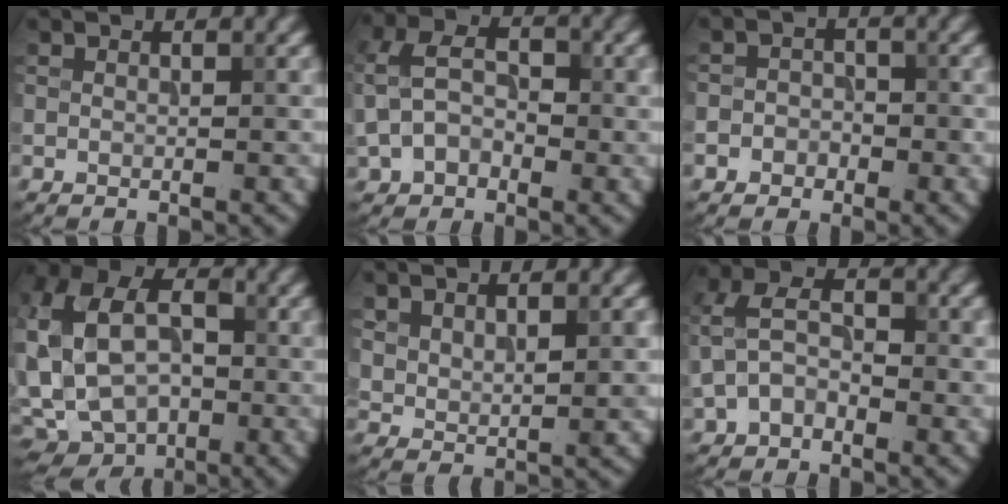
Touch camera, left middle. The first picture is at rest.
{"total": 4.9, "force": [-0.7, 3.5, 3.5], "torque": [-0.080, 0.007, -0.017]}
{"total": 2.3, "force": [-1.0, 1.9, 0.6], "torque": [0.015, 0.010, -0.030]}
{"total": 14.5, "force": [-0.6, 11.4, 9.0], "torque": [-0.213, 0.022, -0.018]}
{"total": 2.6, "force": [1.1, 1.3, 2.0], "torque": [-0.045, -0.005, 0.029]}
{"total": 4.5, "force": [-0.9, 3.0, 3.3], "torque": [-0.077, 0.011, -0.022]}